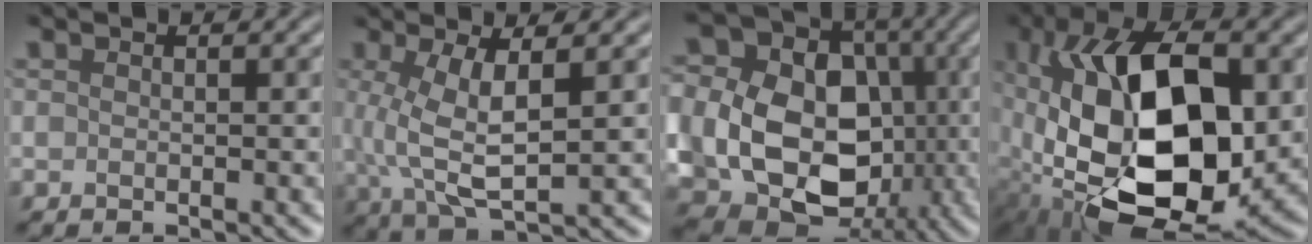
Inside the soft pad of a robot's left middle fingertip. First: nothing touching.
{"total": 5.4, "force": [1.0, 1.5, 5.0], "torque": [-0.113, -0.004, 0.025]}
{"total": 15.3, "force": [-1.7, 12.2, 9.2], "torque": [-0.166, -0.022, -0.018]}
{"total": 16.7, "force": [0.4, 9.4, 13.8], "torque": [-0.254, -0.011, 0.019]}